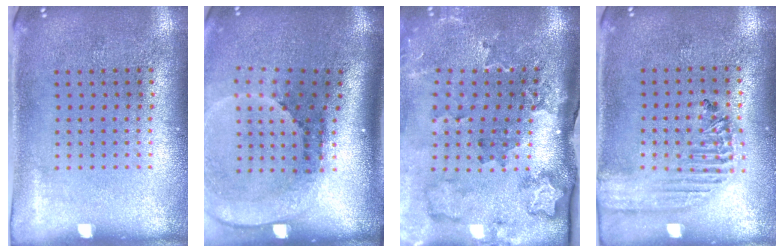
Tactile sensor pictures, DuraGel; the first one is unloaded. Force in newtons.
{"total": 2.6, "press": 1.7, "slide": 1.9}
{"total": 2.3, "press": 2.0, "slide": 1.2}
{"total": 1.9, "press": 1.7, "slide": 0.8}